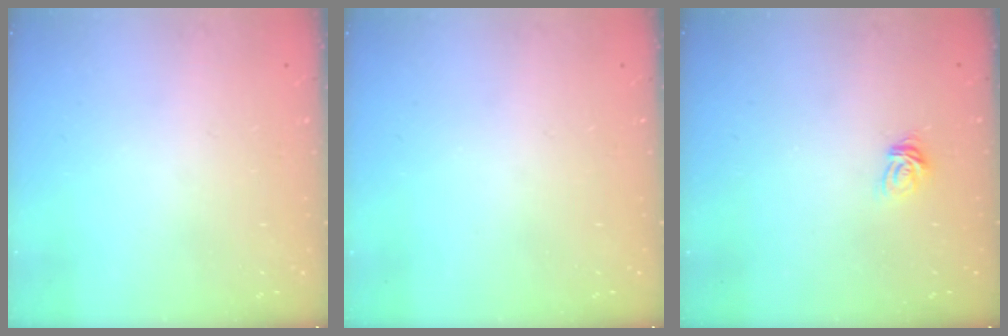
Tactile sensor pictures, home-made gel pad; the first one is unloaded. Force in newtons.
{"total": 0.0}
{"total": 5.0, "press": 5.0, "slide": 0.4}